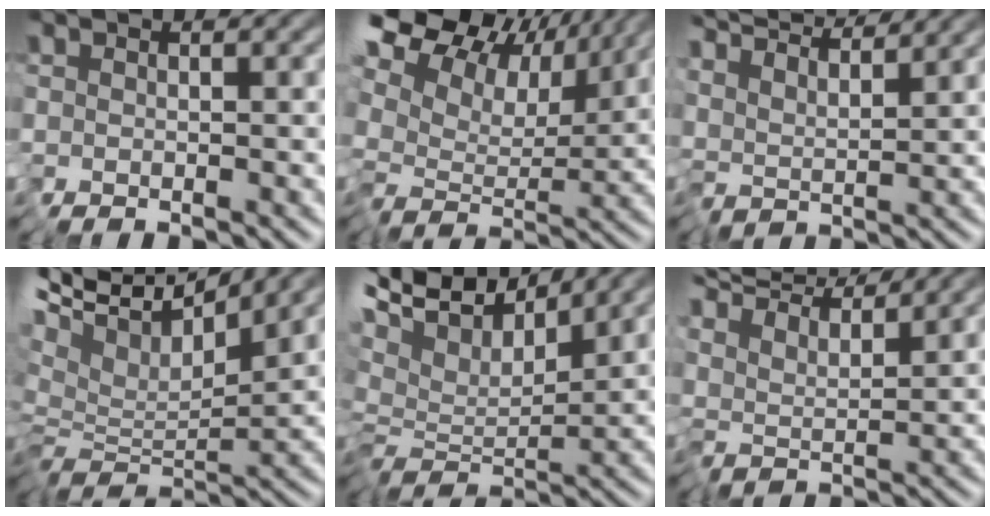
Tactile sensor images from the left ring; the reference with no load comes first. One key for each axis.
{"total": 14.6, "fx": 8.5, "fy": 8.8, "fz": 7.9, "tx": -0.190, "ty": 0.051, "tz": 0.139}
{"total": 7.1, "fx": 6.9, "fy": 0.3, "fz": 1.9, "tx": -0.062, "ty": 0.020, "tz": 0.119}
{"total": 9.8, "fx": 6.9, "fy": 2.0, "fz": 6.6, "tx": -0.144, "ty": 0.019, "tz": 0.113}
{"total": 6.3, "fx": 4.7, "fy": 0.8, "fz": 4.2, "tx": -0.104, "ty": 0.014, "tz": 0.078}
{"total": 8.1, "fx": 7.7, "fy": 0.6, "fz": 2.3, "tx": -0.077, "ty": 0.020, "tz": 0.121}